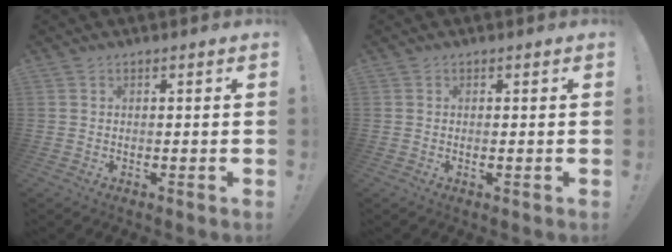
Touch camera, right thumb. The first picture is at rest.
{"total": 0.5, "force": [-0.1, 0.0, 0.5], "torque": [-0.006, -0.003, -0.002]}